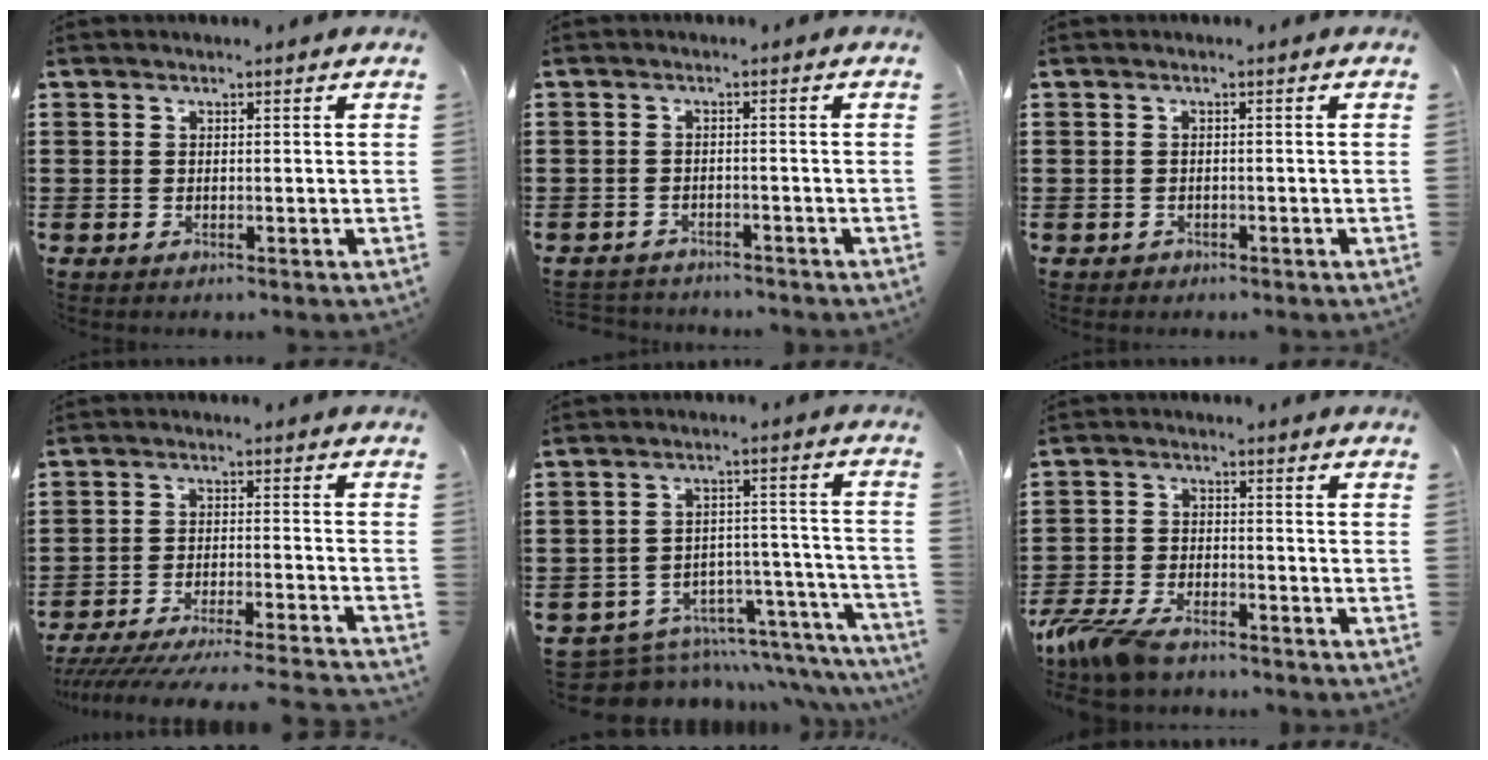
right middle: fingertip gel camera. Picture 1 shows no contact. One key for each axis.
{"total": 2.0, "fx": -2.0, "fy": 0.3, "fz": -0.1, "tx": -0.005, "ty": -0.002, "tz": -0.044}
{"total": 0.5, "fx": -0.4, "fy": 0.3, "fz": 0.0, "tx": -0.002, "ty": 0.003, "tz": -0.010}
{"total": 5.9, "fx": -5.5, "fy": -0.2, "fz": 2.0, "tx": -0.041, "ty": -0.013, "tz": -0.110}
{"total": 5.7, "fx": -4.9, "fy": 2.7, "fz": 1.2, "tx": -0.031, "ty": 0.004, "tz": -0.091}
{"total": 6.5, "fx": -5.3, "fy": 1.9, "fz": 3.3, "tx": -0.091, "ty": -0.004, "tz": -0.107}